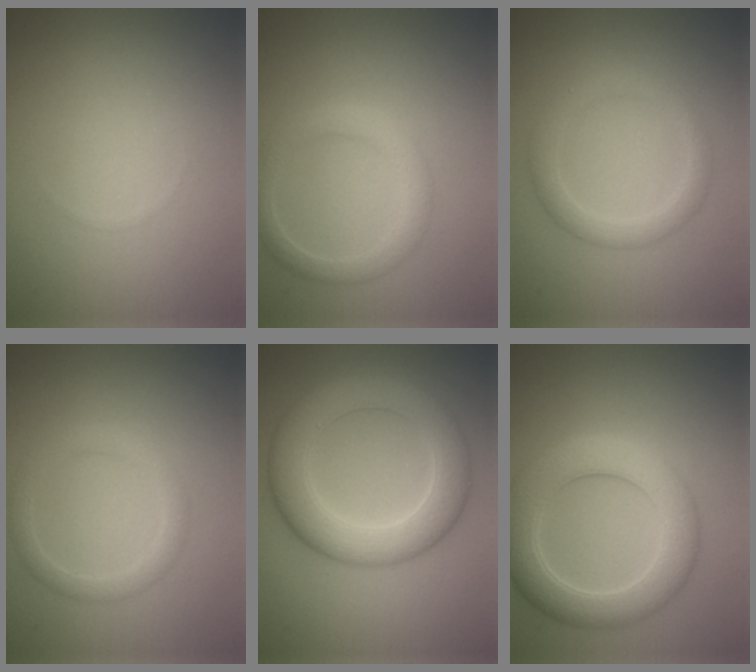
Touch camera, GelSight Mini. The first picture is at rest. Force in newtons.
{"total": 2.7, "press": 2.7, "slide": 0.1}
{"total": 2.5, "press": 2.5, "slide": 0.2}
{"total": 2.1, "press": 2.1, "slide": 0.1}
{"total": 7.1, "press": 7.1, "slide": 0.2}
{"total": 6.3, "press": 6.3, "slide": 0.6}